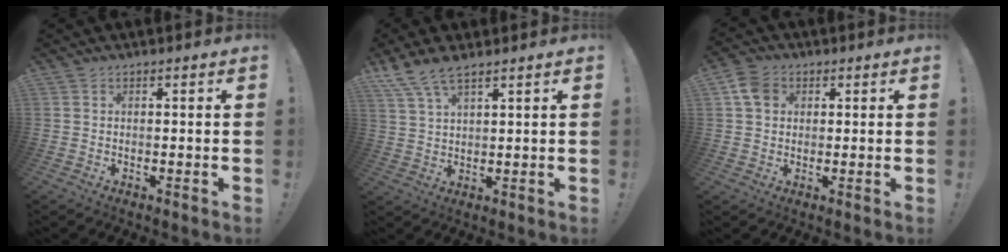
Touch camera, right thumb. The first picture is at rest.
{"total": 6.4, "force": [5.0, 1.2, 3.8], "torque": [-0.084, -0.019, 0.096]}
{"total": 6.8, "force": [2.4, 5.3, 3.5], "torque": [-0.053, 0.001, 0.047]}